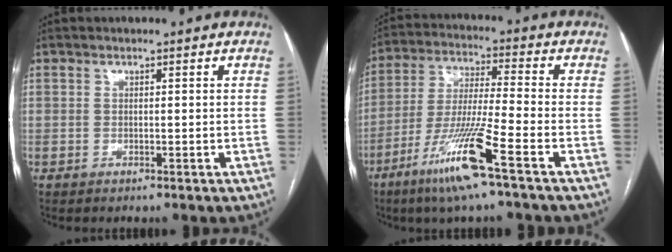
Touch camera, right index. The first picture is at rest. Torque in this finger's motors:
{"motor_torque": [1.38, -0.76, 0.78, 0.21]}